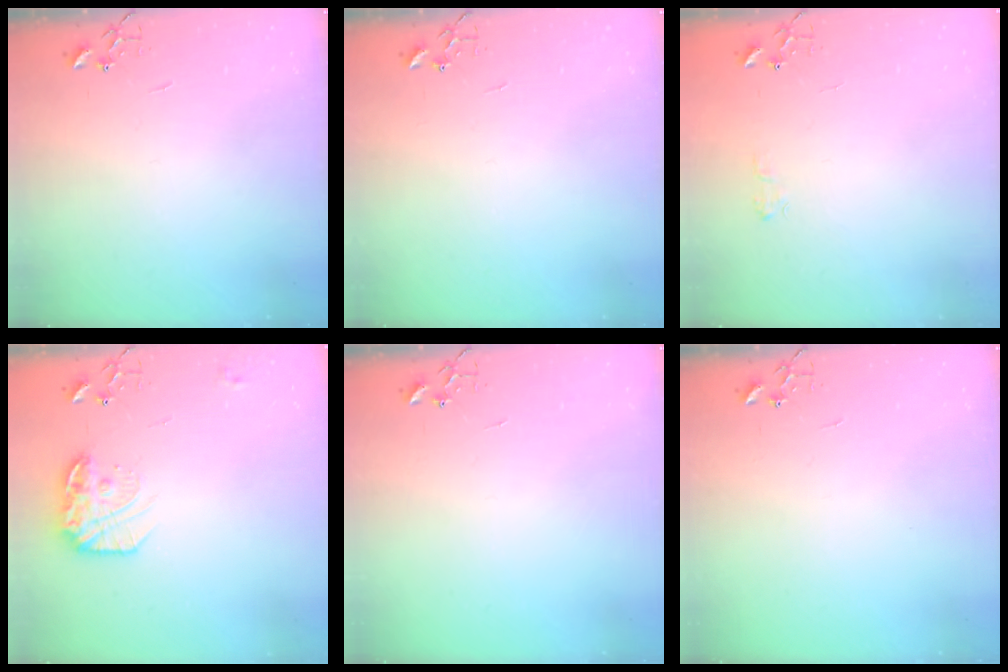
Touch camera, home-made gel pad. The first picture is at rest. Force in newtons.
{"total": 0.0}
{"total": 5.4, "press": 5.4, "slide": 0.6}
{"total": 15.4, "press": 15.3, "slide": 0.8}
{"total": 0.0}
{"total": 0.0}